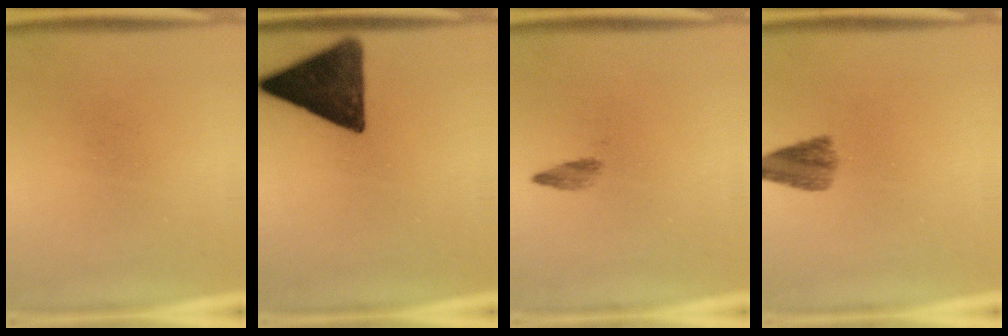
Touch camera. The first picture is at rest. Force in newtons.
{"total": 14.2}
{"total": 1.4}
{"total": 4.5}